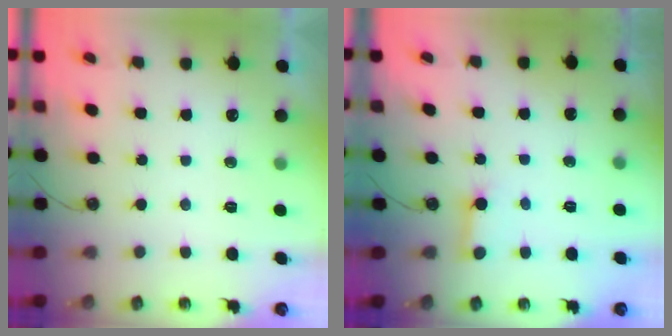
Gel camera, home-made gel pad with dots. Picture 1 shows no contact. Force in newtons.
{"total": 3.4, "press": 3.4, "slide": 0.5}